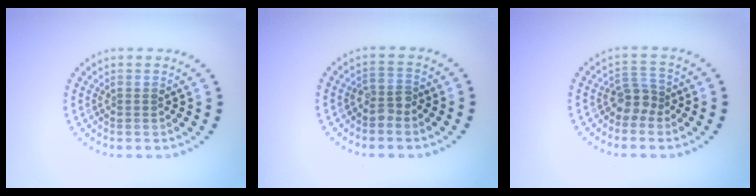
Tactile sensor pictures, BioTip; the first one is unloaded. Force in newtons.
{"total": 1.8, "press": 1.5, "slide": 0.9}
{"total": 2.2, "press": 1.7, "slide": 1.5}